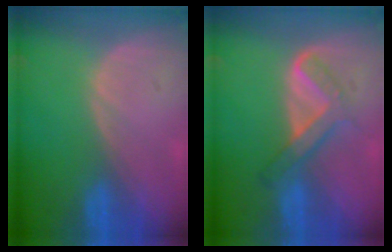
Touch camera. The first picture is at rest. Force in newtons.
{"total": 5.3, "press": 5.1, "slide": 1.5}